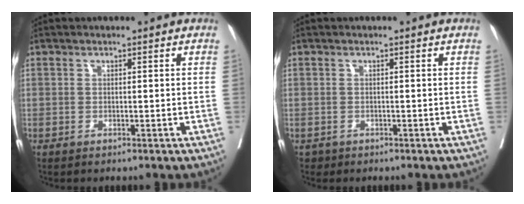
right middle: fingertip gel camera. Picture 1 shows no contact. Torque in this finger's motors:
{"motor_torque": [-0.31, -0.14, 0.00, -0.01]}